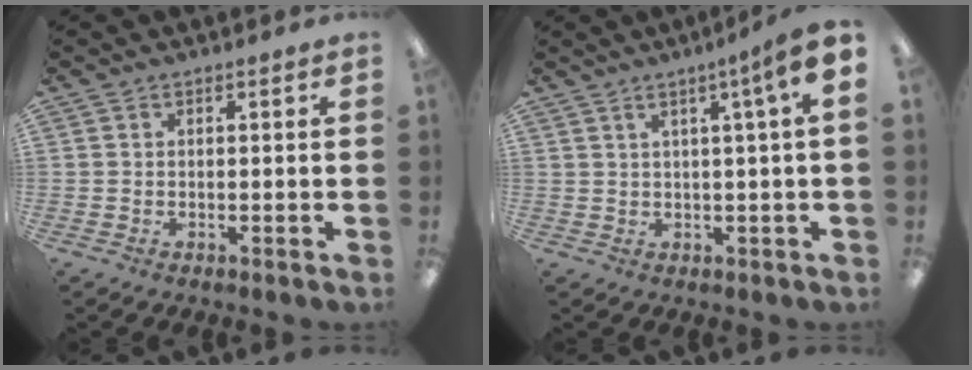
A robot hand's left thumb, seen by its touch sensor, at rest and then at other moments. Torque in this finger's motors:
{"motor_torque": [1.06, 1.23, 0.02, -0.05, 0.15]}